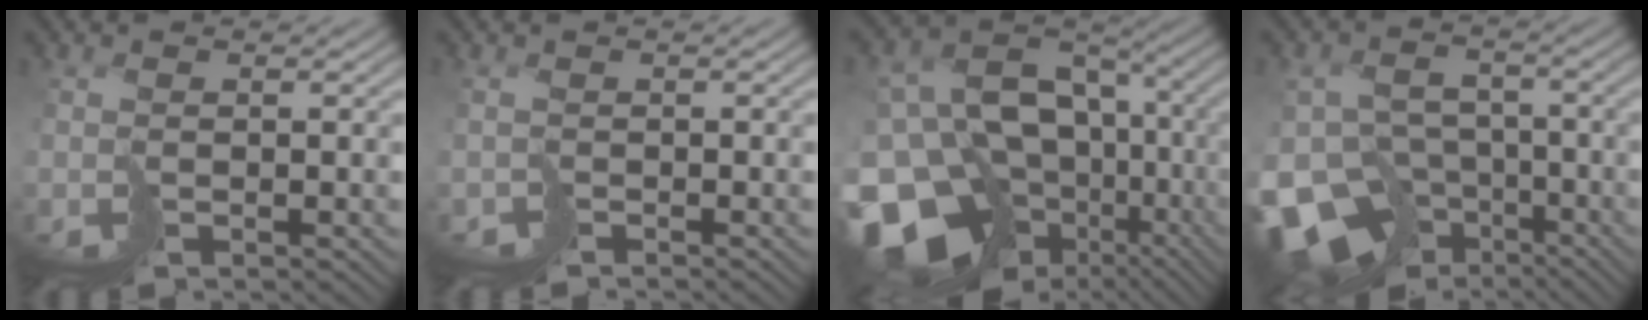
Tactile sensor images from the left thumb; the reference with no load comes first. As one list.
[{"total": 1.4, "force": [-1.1, 0.9, 0.0], "torque": [0.004, -0.005, -0.029]}, {"total": 19.5, "force": [-7.8, 14.3, 10.8], "torque": [-0.243, -0.015, -0.111]}, {"total": 15.5, "force": [-8.6, 10.9, 6.9], "torque": [-0.187, -0.038, -0.127]}]